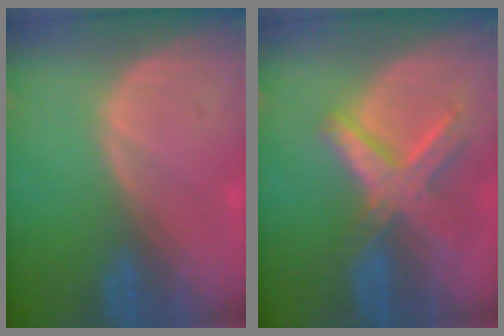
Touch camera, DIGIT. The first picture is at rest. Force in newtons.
{"total": 8.2, "press": 7.0, "slide": 4.3}